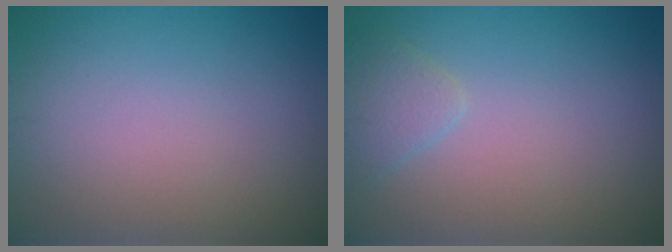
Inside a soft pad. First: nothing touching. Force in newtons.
{"total": 1.5, "press": 1.5, "slide": 0.0}